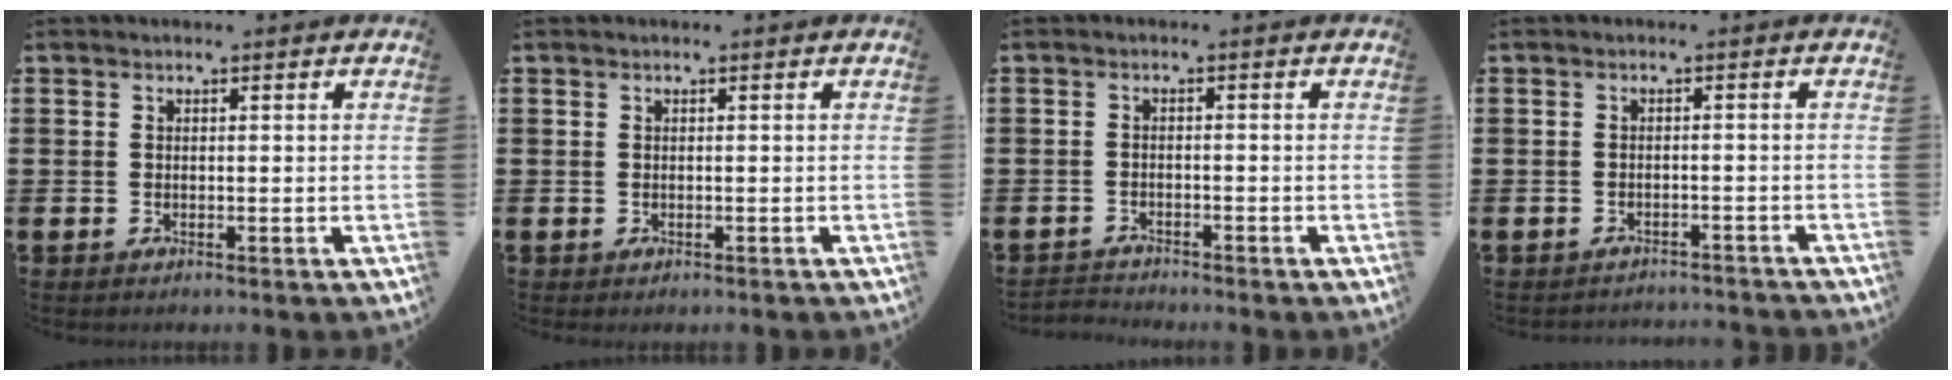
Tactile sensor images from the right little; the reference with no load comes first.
{"total": 0.0}
{"total": 1.5, "force": [-1.5, 0.0, -0.2], "torque": [-0.002, 0.003, -0.033]}
{"total": 1.4, "force": [-1.4, -0.1, 0.0], "torque": [-0.004, 0.003, -0.030]}